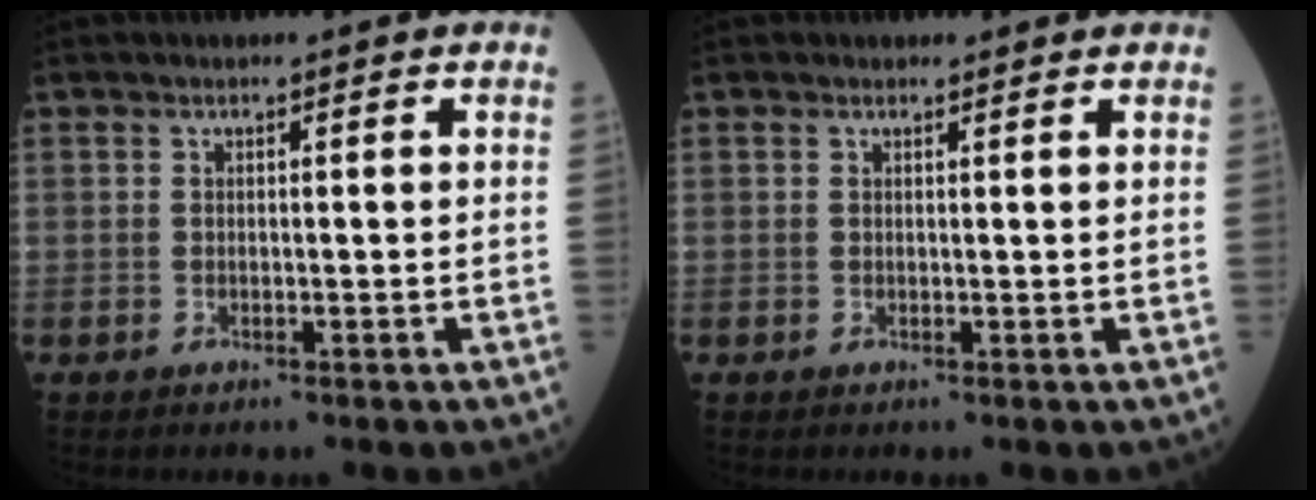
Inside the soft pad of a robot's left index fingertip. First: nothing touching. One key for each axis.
{"total": 0.9, "fx": 0.9, "fy": 0.3, "fz": 0.0, "tx": -0.010, "ty": -0.001, "tz": 0.009}